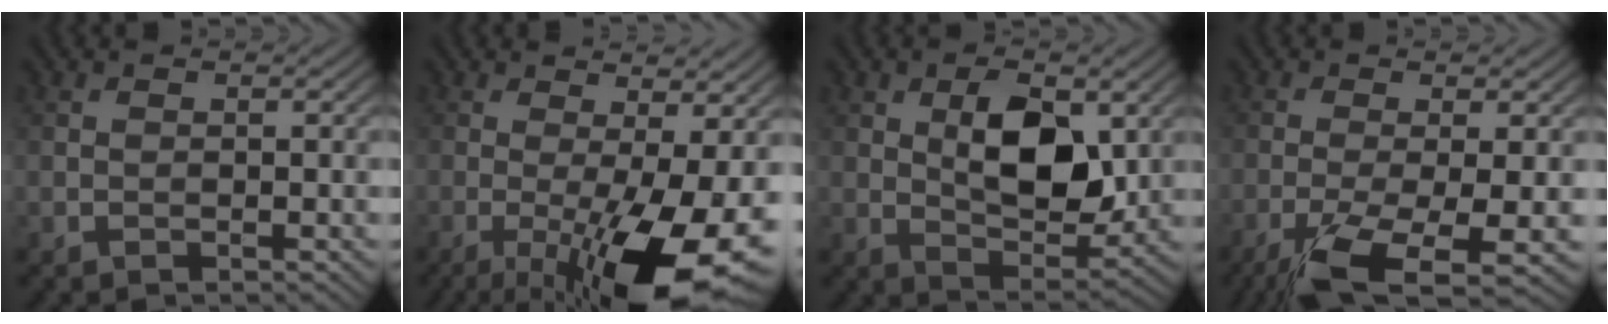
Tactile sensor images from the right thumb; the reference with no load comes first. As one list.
[{"total": 14.1, "force": [-4.2, 3.6, 13.0], "torque": [-0.190, -0.006, -0.055]}, {"total": 8.9, "force": [2.1, 4.7, 7.2], "torque": [-0.124, -0.004, 0.039]}, {"total": 8.6, "force": [-4.6, 1.7, 7.1], "torque": [-0.131, -0.016, -0.079]}]